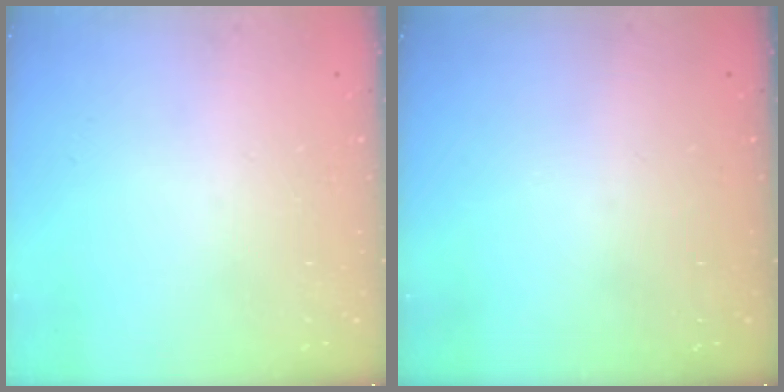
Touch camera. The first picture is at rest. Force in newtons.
{"total": 0.0}